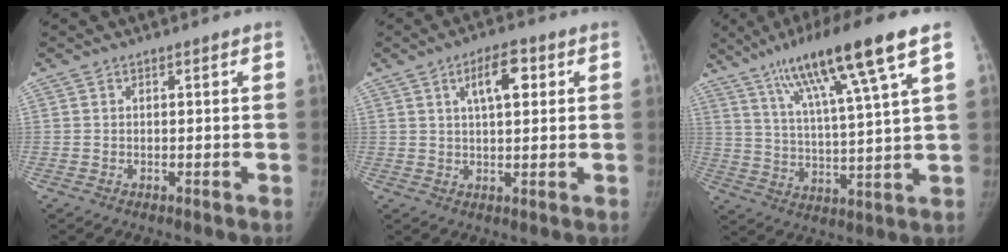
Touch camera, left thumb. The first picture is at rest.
{"total": 7.1, "force": [2.6, 3.0, 5.9], "torque": [-0.081, -0.001, 0.040]}
{"total": 17.2, "force": [9.8, 1.3, 14.1], "torque": [-0.239, -0.024, 0.166]}